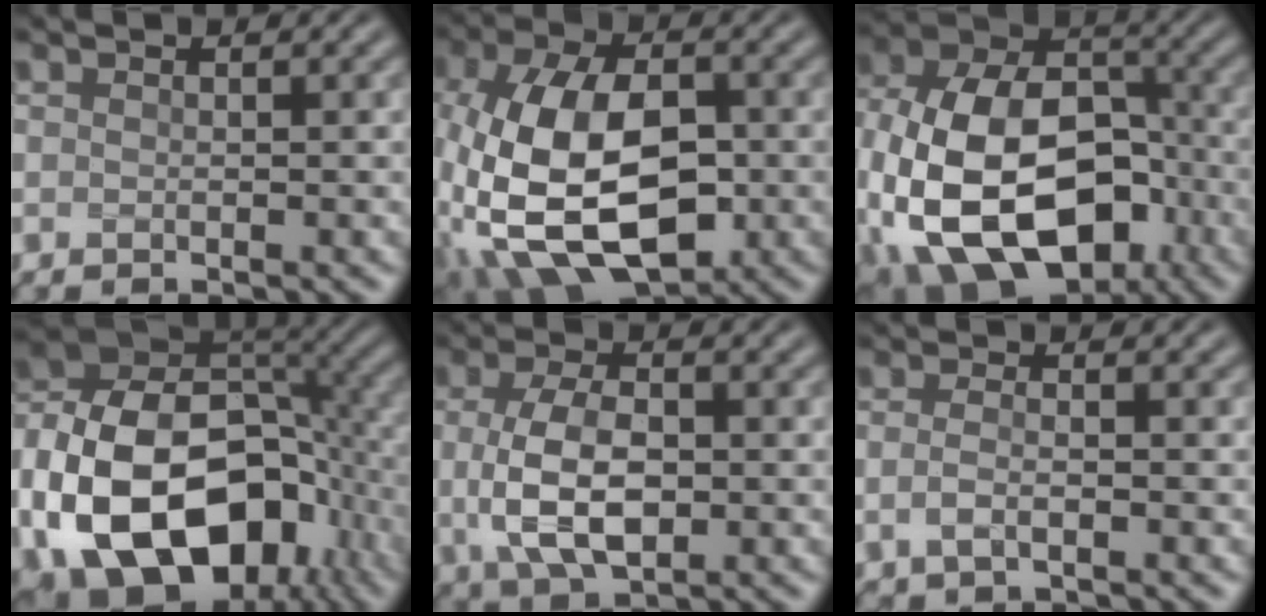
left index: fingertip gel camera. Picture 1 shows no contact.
{"total": 13.9, "force": [-3.0, 8.4, 10.7], "torque": [-0.241, -0.014, -0.054]}
{"total": 18.7, "force": [-4.3, 13.1, 12.6], "torque": [-0.240, -0.036, -0.040]}
{"total": 17.2, "force": [-5.1, 11.6, 11.6], "torque": [-0.226, -0.008, -0.091]}
{"total": 6.0, "force": [-0.2, 3.3, 5.0], "torque": [-0.110, -0.004, -0.003]}
{"total": 1.4, "force": [-0.3, 0.5, 1.2], "torque": [-0.025, 0.005, -0.012]}